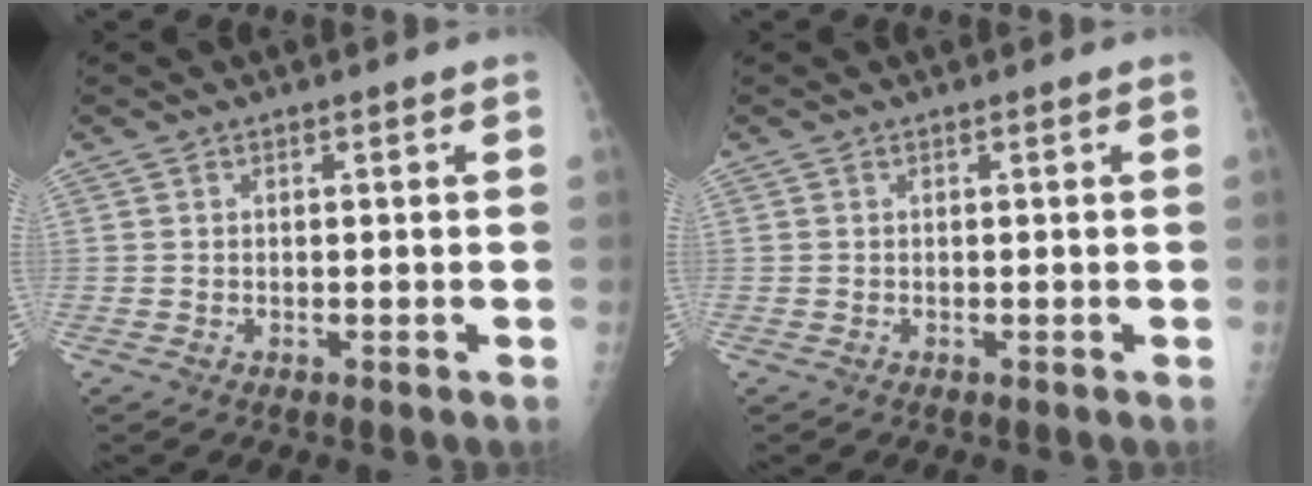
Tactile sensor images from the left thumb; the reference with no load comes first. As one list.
[{"total": 0.0}]